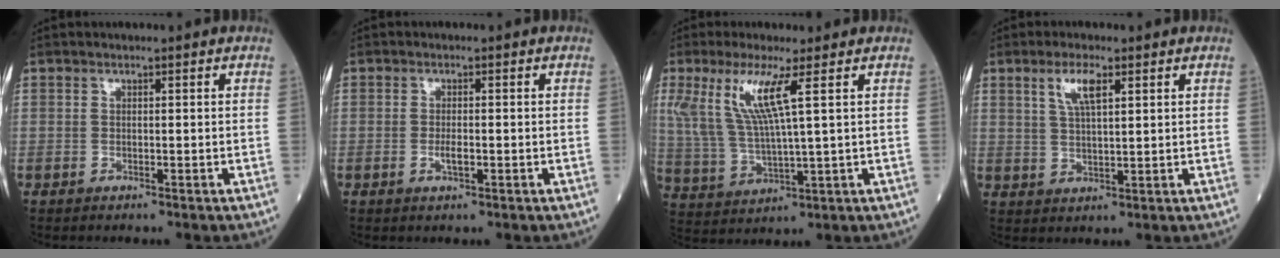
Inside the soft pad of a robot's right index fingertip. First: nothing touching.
{"total": 1.7, "force": [-0.5, 0.4, 1.6], "torque": [-0.031, 0.000, -0.007]}
{"total": 9.1, "force": [3.8, 0.1, 8.2], "torque": [-0.188, -0.002, 0.079]}
{"total": 4.8, "force": [2.4, 1.0, 4.1], "torque": [-0.084, 0.004, 0.048]}